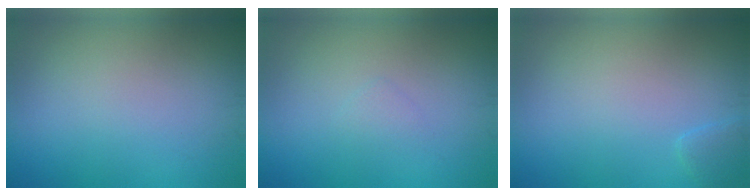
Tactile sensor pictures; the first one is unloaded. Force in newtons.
{"total": 0.6, "press": 0.6, "slide": 0.0}
{"total": 1.0, "press": 1.0, "slide": 0.1}